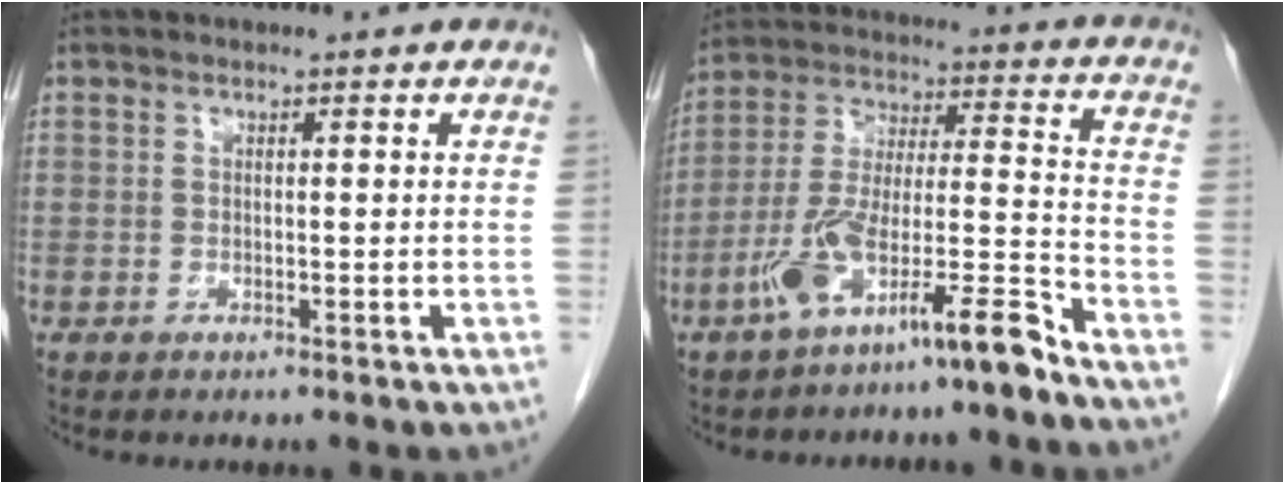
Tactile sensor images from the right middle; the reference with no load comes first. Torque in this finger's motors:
{"motor_torque": [1.10, -1.04, 0.66, 0.10]}